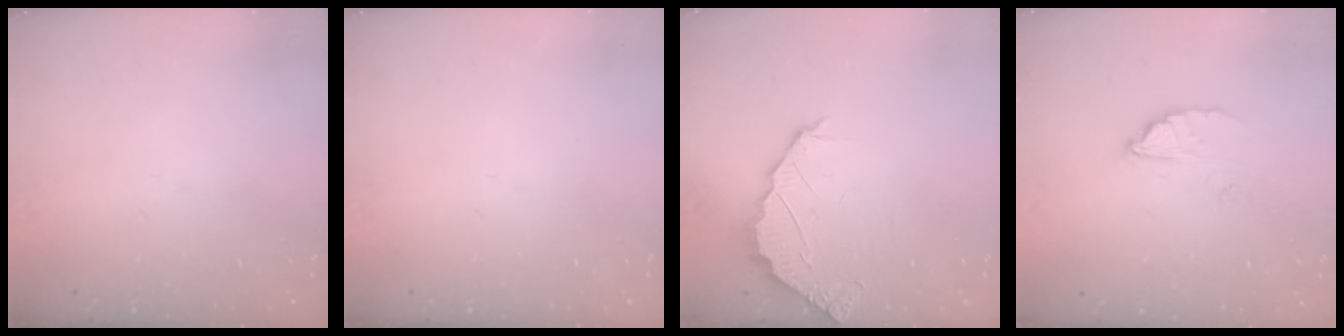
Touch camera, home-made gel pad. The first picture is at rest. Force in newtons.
{"total": 0.0}
{"total": 2.4, "press": 2.4, "slide": 0.2}
{"total": 4.0, "press": 4.0, "slide": 0.1}